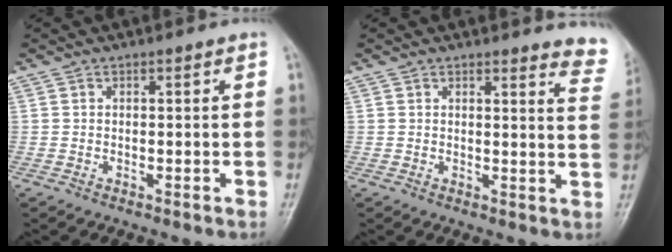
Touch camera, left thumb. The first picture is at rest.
{"total": 8.2, "force": [8.0, 1.4, 1.3], "torque": [0.025, -0.071, 0.055]}